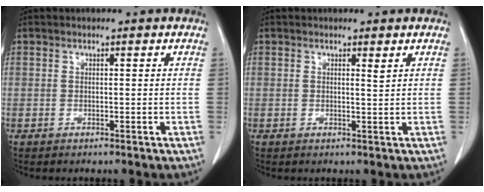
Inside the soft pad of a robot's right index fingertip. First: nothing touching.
{"total": 0.9, "force": [0.5, -0.1, 0.7], "torque": [-0.014, -0.005, 0.008]}